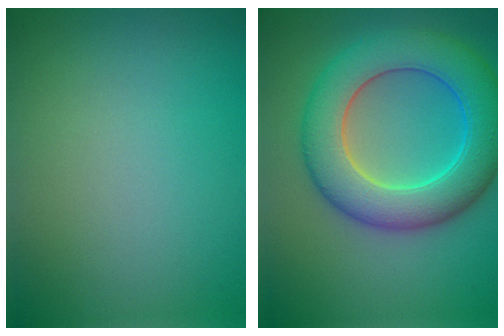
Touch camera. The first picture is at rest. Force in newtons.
{"total": 8.8, "press": 8.8, "slide": 0.3}